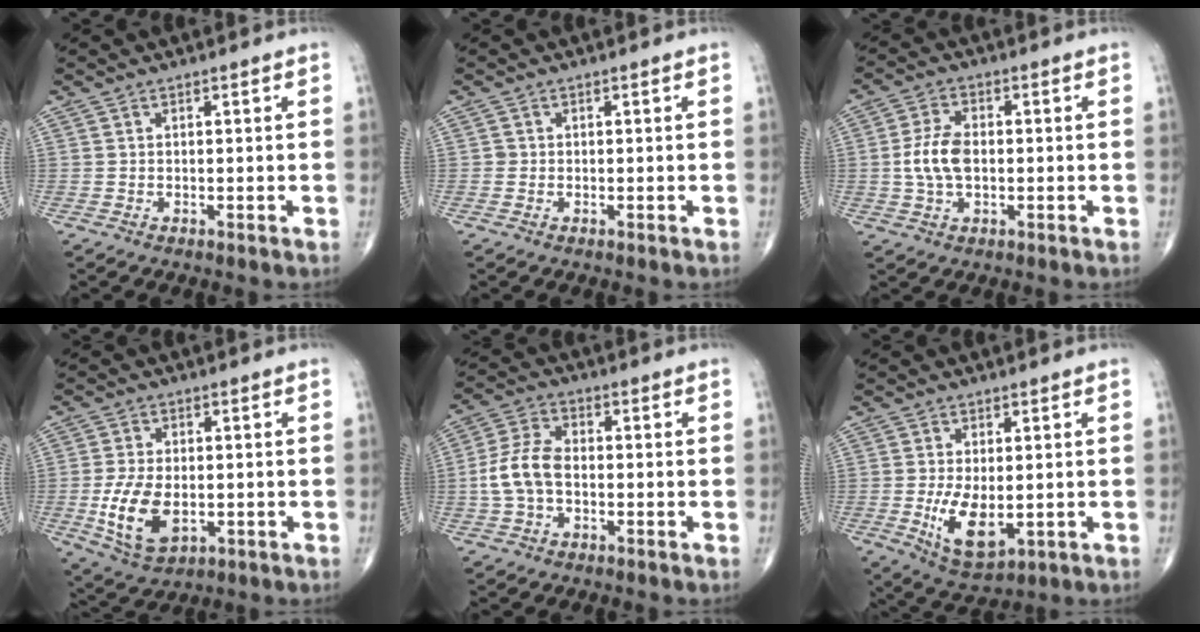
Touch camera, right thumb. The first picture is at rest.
{"total": 0.6, "force": [-0.1, 0.6, 0.1], "torque": [0.003, 0.004, -0.002]}
{"total": 6.9, "force": [-0.3, 3.8, 5.8], "torque": [-0.128, 0.008, -0.009]}
{"total": 10.8, "force": [-2.0, 6.2, 8.6], "torque": [-0.164, -0.008, -0.026]}
{"total": 8.5, "force": [-1.2, 5.3, 6.6], "torque": [-0.141, 0.026, -0.029]}
{"total": 8.9, "force": [-1.2, 4.4, 7.6], "torque": [-0.128, -0.022, -0.008]}